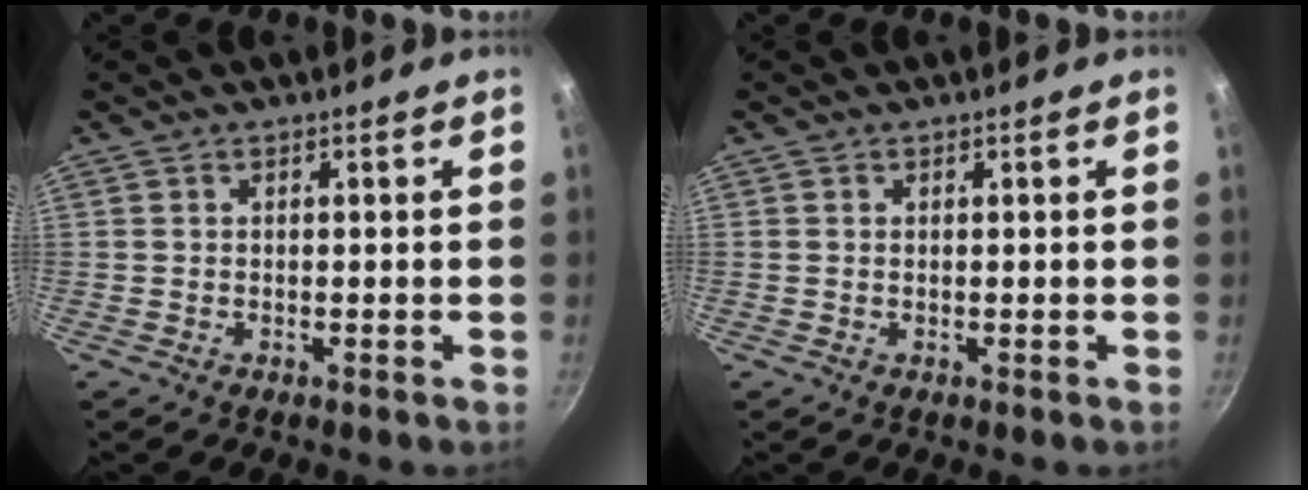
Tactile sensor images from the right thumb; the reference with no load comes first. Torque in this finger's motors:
{"motor_torque": [-0.22, 0.06, 0.15, 0.02, 0.02]}